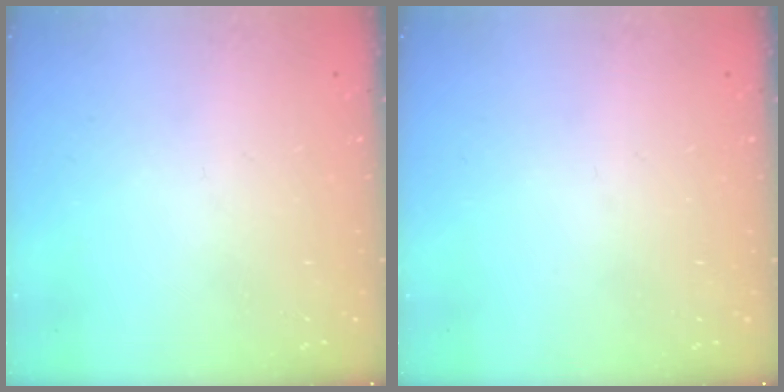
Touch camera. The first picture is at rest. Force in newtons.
{"total": 0.0}